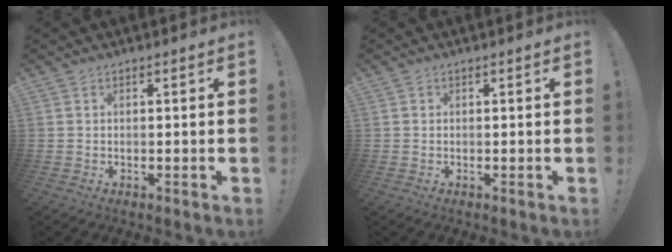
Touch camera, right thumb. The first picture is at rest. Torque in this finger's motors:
{"motor_torque": [0.00, 0.17, 0.20, -0.23, -0.09]}